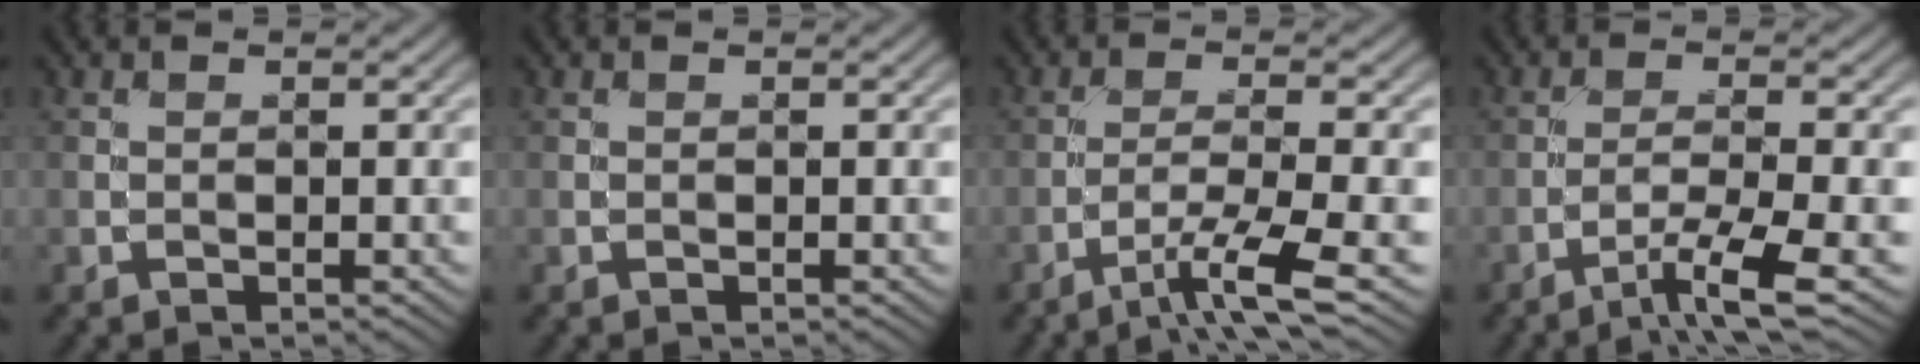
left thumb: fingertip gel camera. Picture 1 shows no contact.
{"total": 0.0}
{"total": 7.0, "force": [-4.1, 0.8, 5.6], "torque": [-0.093, 0.006, -0.077]}
{"total": 6.1, "force": [-3.6, 0.6, 4.9], "torque": [-0.083, 0.003, -0.066]}